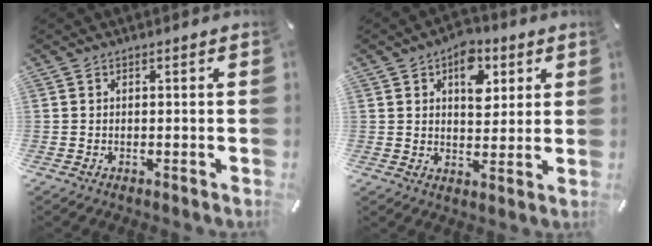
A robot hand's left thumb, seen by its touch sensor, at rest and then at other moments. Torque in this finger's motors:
{"motor_torque": [1.55, 1.44, 0.86, -0.86, 0.29]}